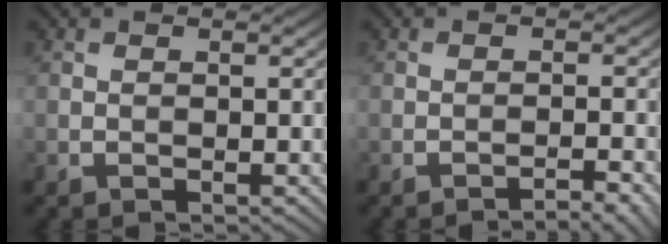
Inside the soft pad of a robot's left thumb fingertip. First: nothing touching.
{"total": 2.4, "force": [-2.1, -0.4, 1.0], "torque": [-0.016, 0.007, -0.033]}